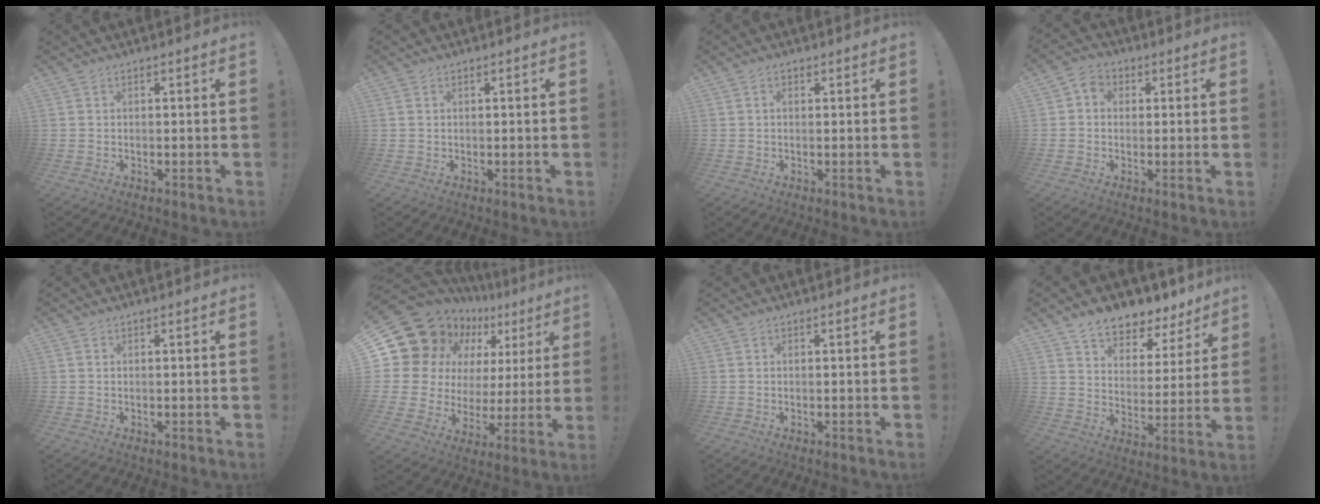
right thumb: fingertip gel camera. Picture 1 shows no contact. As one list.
[{"total": 0.7, "force": [0.4, 0.6, 0.2], "torque": [-0.011, 0.004, 0.009]}, {"total": 0.8, "force": [0.1, 0.5, 0.6], "torque": [-0.009, 0.002, 0.000]}, {"total": 4.6, "force": [0.4, 4.0, 2.1], "torque": [-0.028, 0.006, 0.008]}, {"total": 0.0}, {"total": 17.2, "force": [10.9, 10.9, 7.6], "torque": [-0.118, -0.089, 0.224]}, {"total": 0.0}, {"total": 8.6, "force": [7.2, 3.8, 2.6], "torque": [-0.044, -0.068, 0.131]}]